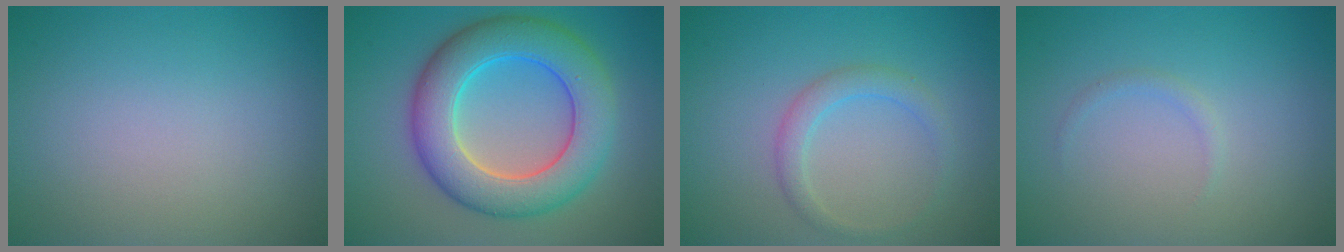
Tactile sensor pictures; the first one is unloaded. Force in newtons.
{"total": 8.9, "press": 8.9, "slide": 0.2}
{"total": 2.1, "press": 2.1, "slide": 0.0}
{"total": 0.7, "press": 0.7, "slide": 0.1}